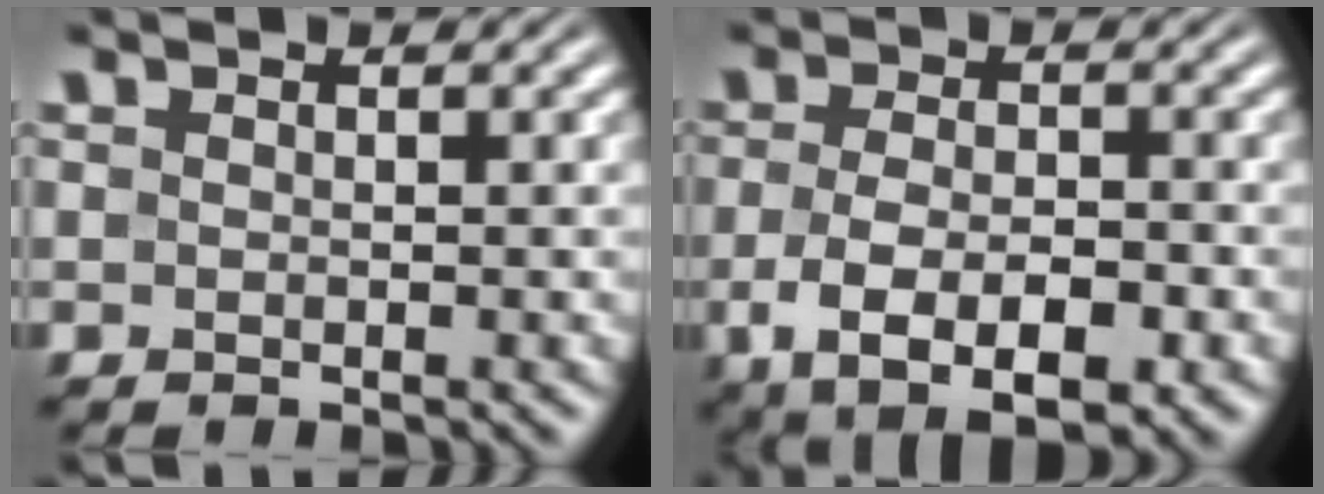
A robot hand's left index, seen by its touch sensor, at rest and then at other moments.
{"total": 6.3, "force": [-2.3, 2.9, 5.1], "torque": [-0.094, -0.011, -0.035]}